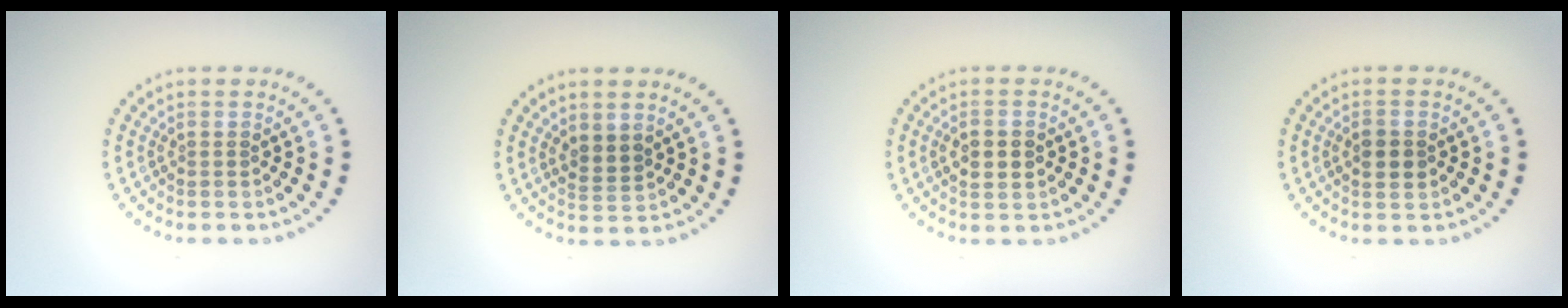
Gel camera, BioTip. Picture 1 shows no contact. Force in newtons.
{"total": 1.6, "press": 1.4, "slide": 0.9}
{"total": 2.9, "press": 2.9, "slide": 0.2}
{"total": 2.3, "press": 2.3, "slide": 0.0}